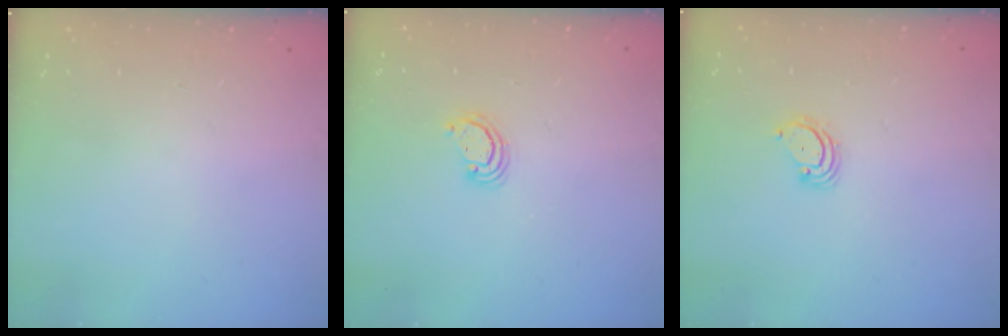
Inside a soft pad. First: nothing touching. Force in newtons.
{"total": 2.3, "press": 2.3, "slide": 0.3}
{"total": 2.8, "press": 2.8, "slide": 0.3}